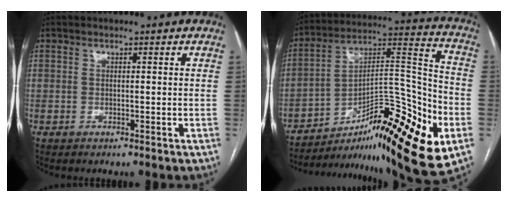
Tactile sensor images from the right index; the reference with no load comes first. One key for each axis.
{"total": 26.0, "fx": -13.2, "fy": 4.7, "fz": 21.9, "tx": -0.294, "ty": 0.013, "tz": -0.197}